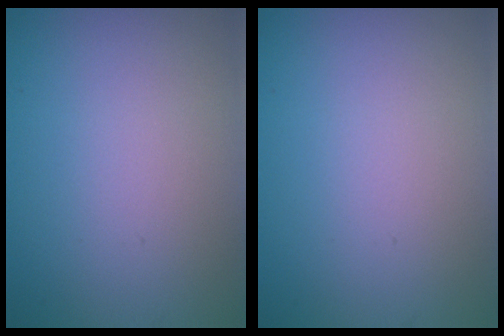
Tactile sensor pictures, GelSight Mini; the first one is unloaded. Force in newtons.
{"total": 0.0}